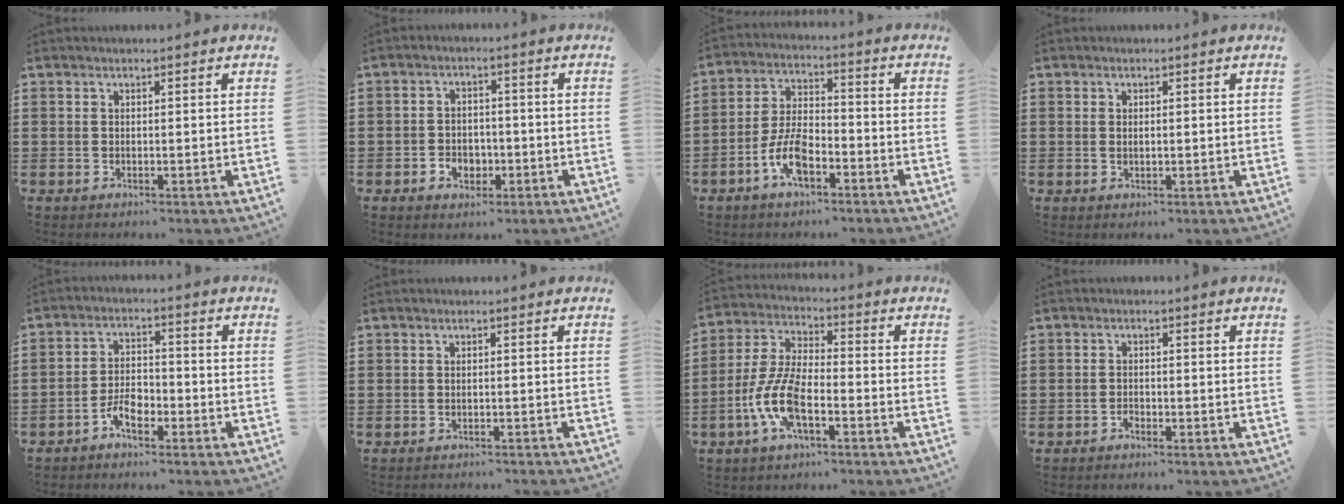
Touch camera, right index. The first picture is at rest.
{"total": 3.2, "force": [-1.5, 2.5, 1.5], "torque": [-0.024, 0.001, -0.032]}
{"total": 7.4, "force": [-3.8, 3.3, 5.4], "torque": [-0.121, 0.005, -0.075]}
{"total": 1.0, "force": [0.1, 0.4, 0.9], "torque": [-0.019, 0.001, 0.000]}
{"total": 4.4, "force": [-2.7, 2.0, 2.8], "torque": [-0.063, 0.003, -0.055]}
{"total": 0.8, "force": [-0.8, -0.1, 0.1], "torque": [-0.005, -0.002, -0.015]}
{"total": 8.9, "force": [-3.6, 3.4, 7.4], "torque": [-0.178, -0.008, -0.072]}
{"total": 1.1, "force": [-0.9, 0.4, 0.3], "torque": [-0.009, -0.001, -0.020]}